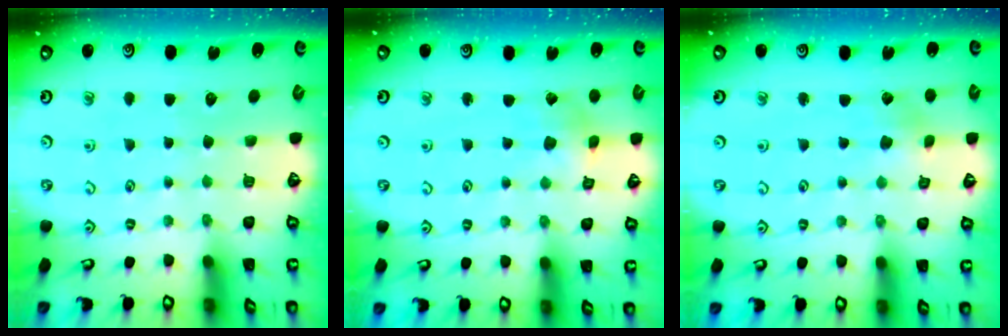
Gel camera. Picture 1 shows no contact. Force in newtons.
{"total": 2.5, "press": 2.5, "slide": 0.3}
{"total": 2.0, "press": 1.9, "slide": 0.3}